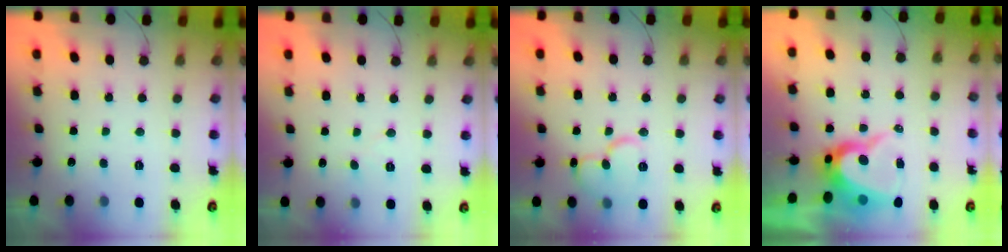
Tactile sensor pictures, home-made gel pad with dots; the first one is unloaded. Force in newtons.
{"total": 4.5, "press": 4.5, "slide": 0.4}
{"total": 12.1, "press": 12.0, "slide": 1.7}
{"total": 10.2, "press": 10.2, "slide": 0.7}